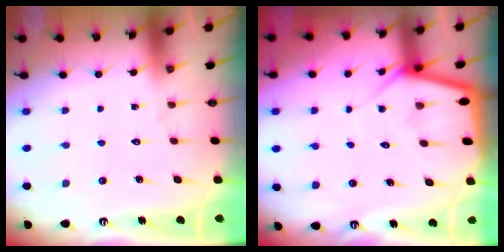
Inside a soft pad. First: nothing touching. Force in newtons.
{"total": 5.2, "press": 5.2, "slide": 0.4}